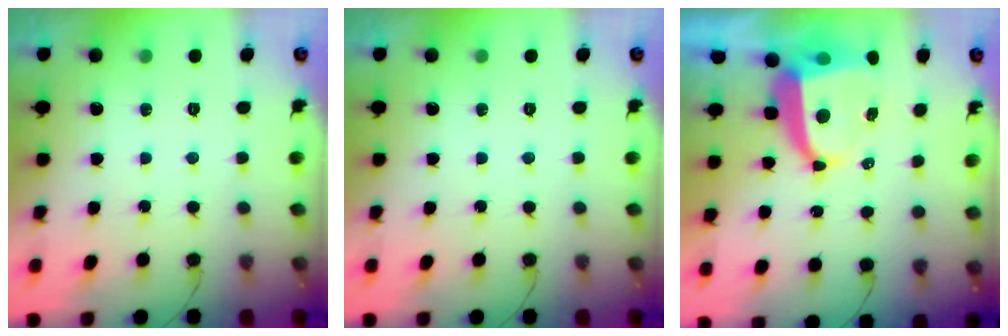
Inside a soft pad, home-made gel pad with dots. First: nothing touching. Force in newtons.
{"total": 0.0}
{"total": 9.3, "press": 9.2, "slide": 1.0}